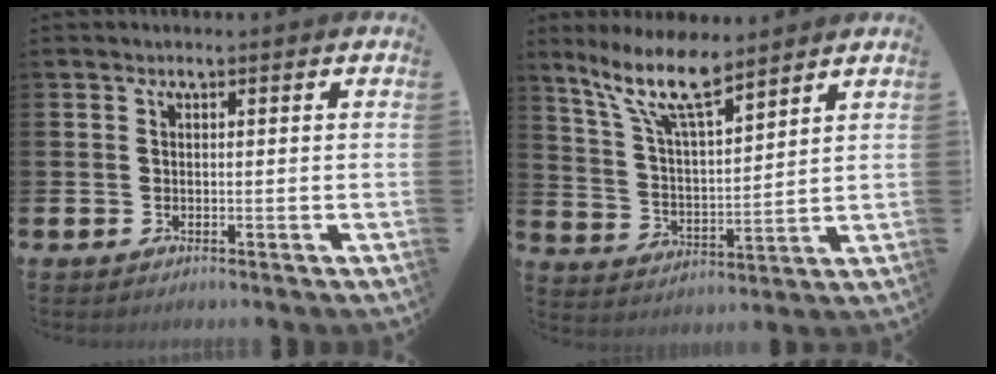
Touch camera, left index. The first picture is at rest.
{"total": 10.7, "force": [8.5, 2.5, 5.9], "torque": [-0.132, -0.032, 0.150]}